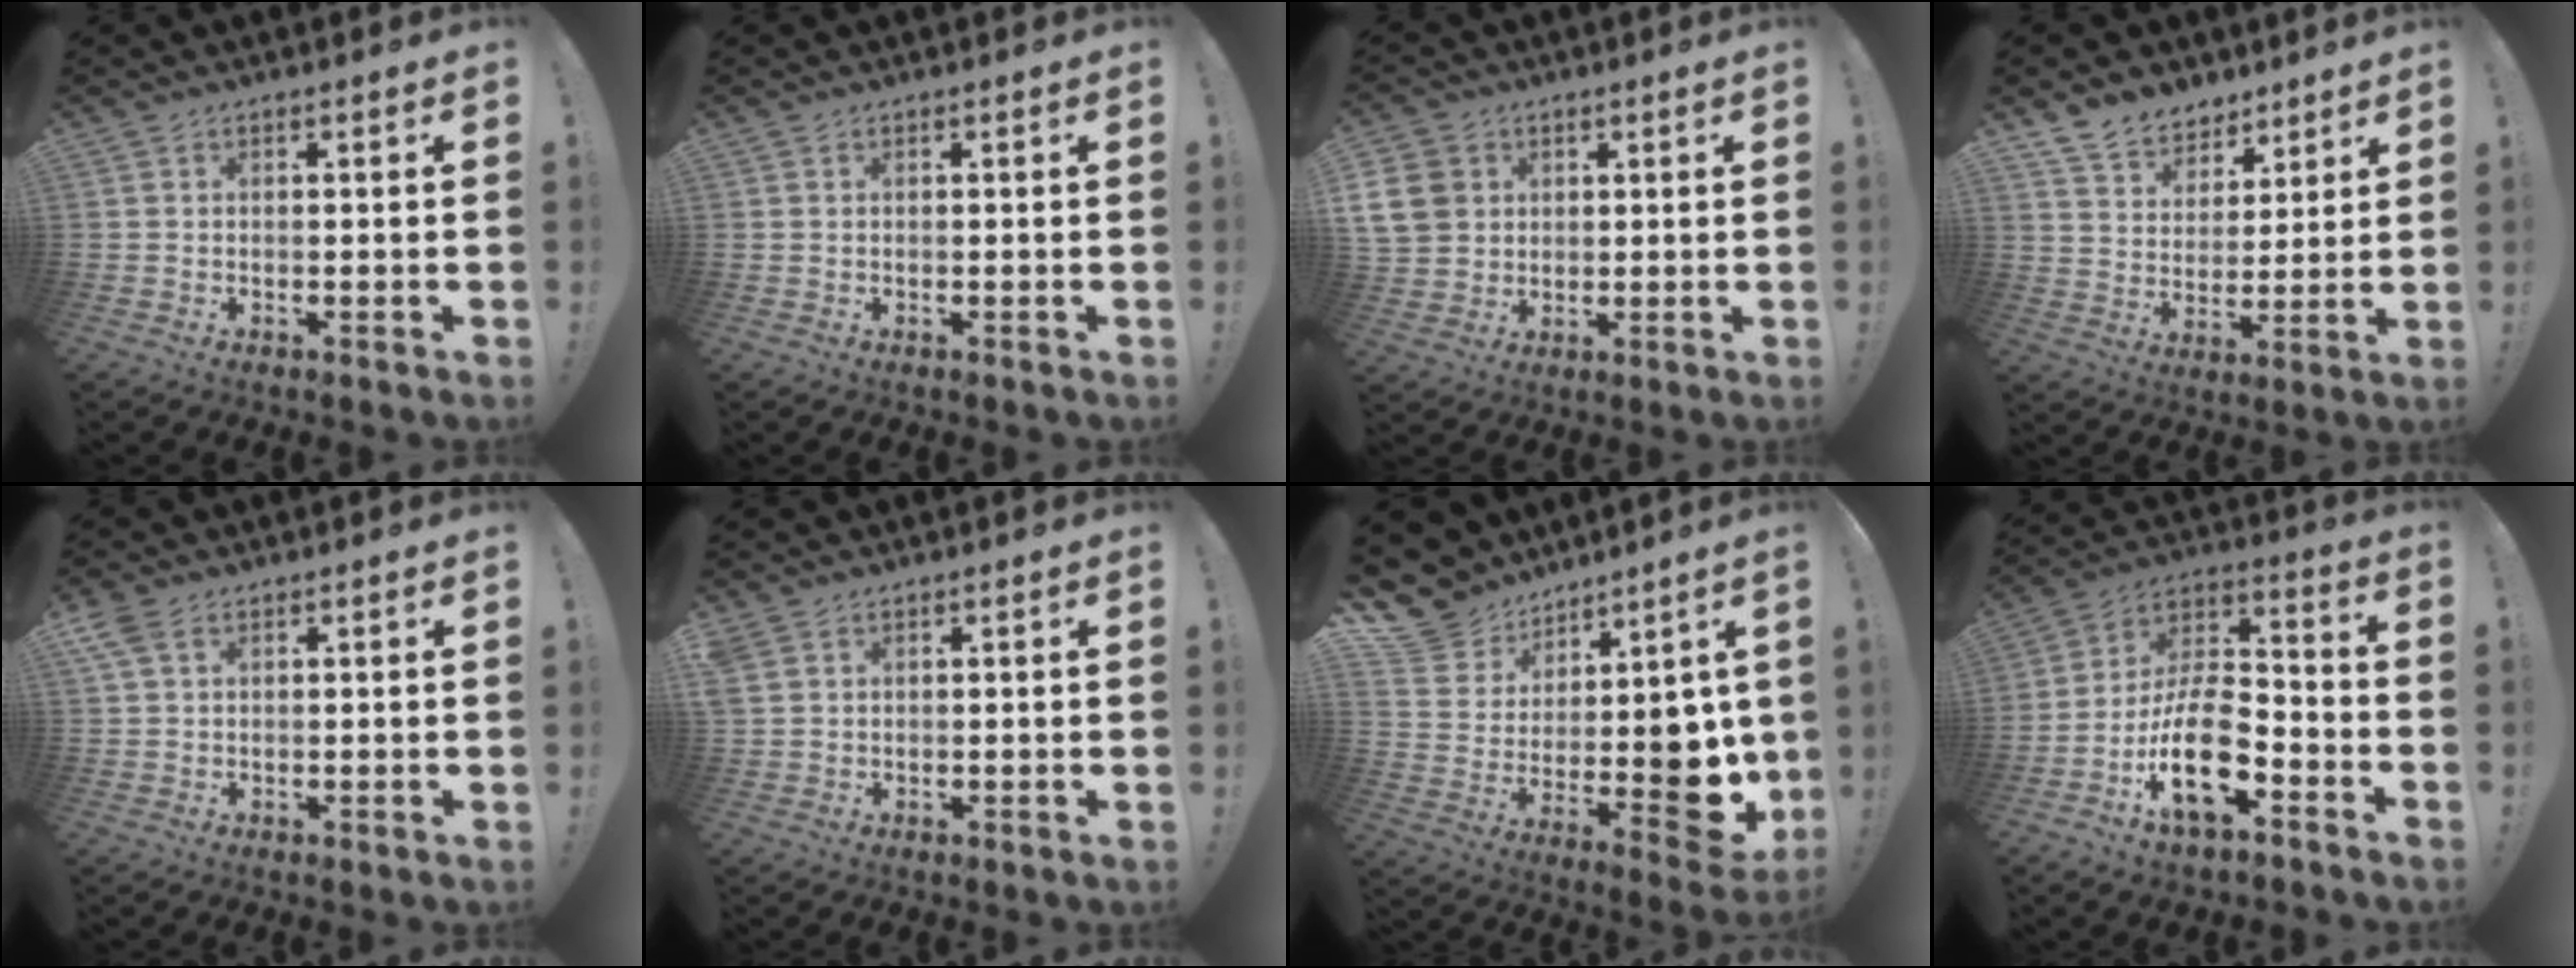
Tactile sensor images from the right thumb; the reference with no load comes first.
{"total": 0.0}
{"total": 10.6, "force": [2.9, 9.1, 4.7], "torque": [-0.095, -0.007, 0.062]}
{"total": 9.7, "force": [7.6, 5.8, 1.4], "torque": [-0.035, -0.059, 0.152]}
{"total": 4.3, "force": [2.3, 2.4, 2.8], "torque": [-0.052, -0.003, 0.046]}
{"total": 3.2, "force": [1.9, 2.0, 1.5], "torque": [-0.037, 0.001, 0.041]}
{"total": 13.2, "force": [5.7, 10.1, 6.2], "torque": [-0.071, -0.063, 0.132]}
{"total": 18.4, "force": [-8.5, 9.0, 13.6], "torque": [-0.254, 0.043, -0.140]}